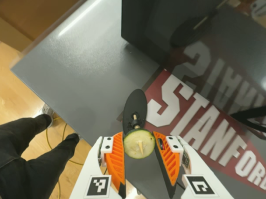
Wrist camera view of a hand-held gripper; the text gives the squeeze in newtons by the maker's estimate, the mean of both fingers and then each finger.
{"total": 7.9, "left": 7.6, "right": 8.1}